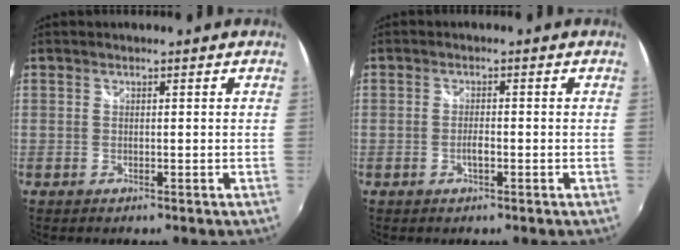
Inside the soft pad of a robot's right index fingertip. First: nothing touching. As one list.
[{"total": 1.7, "force": [-0.7, 0.5, 1.5], "torque": [-0.030, 0.002, -0.013]}]